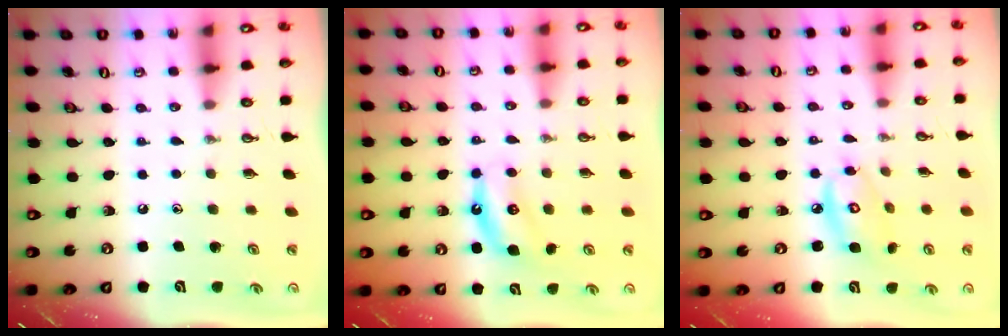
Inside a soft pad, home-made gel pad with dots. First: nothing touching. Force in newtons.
{"total": 5.9, "press": 5.9, "slide": 0.9}
{"total": 8.5, "press": 8.5, "slide": 0.5}